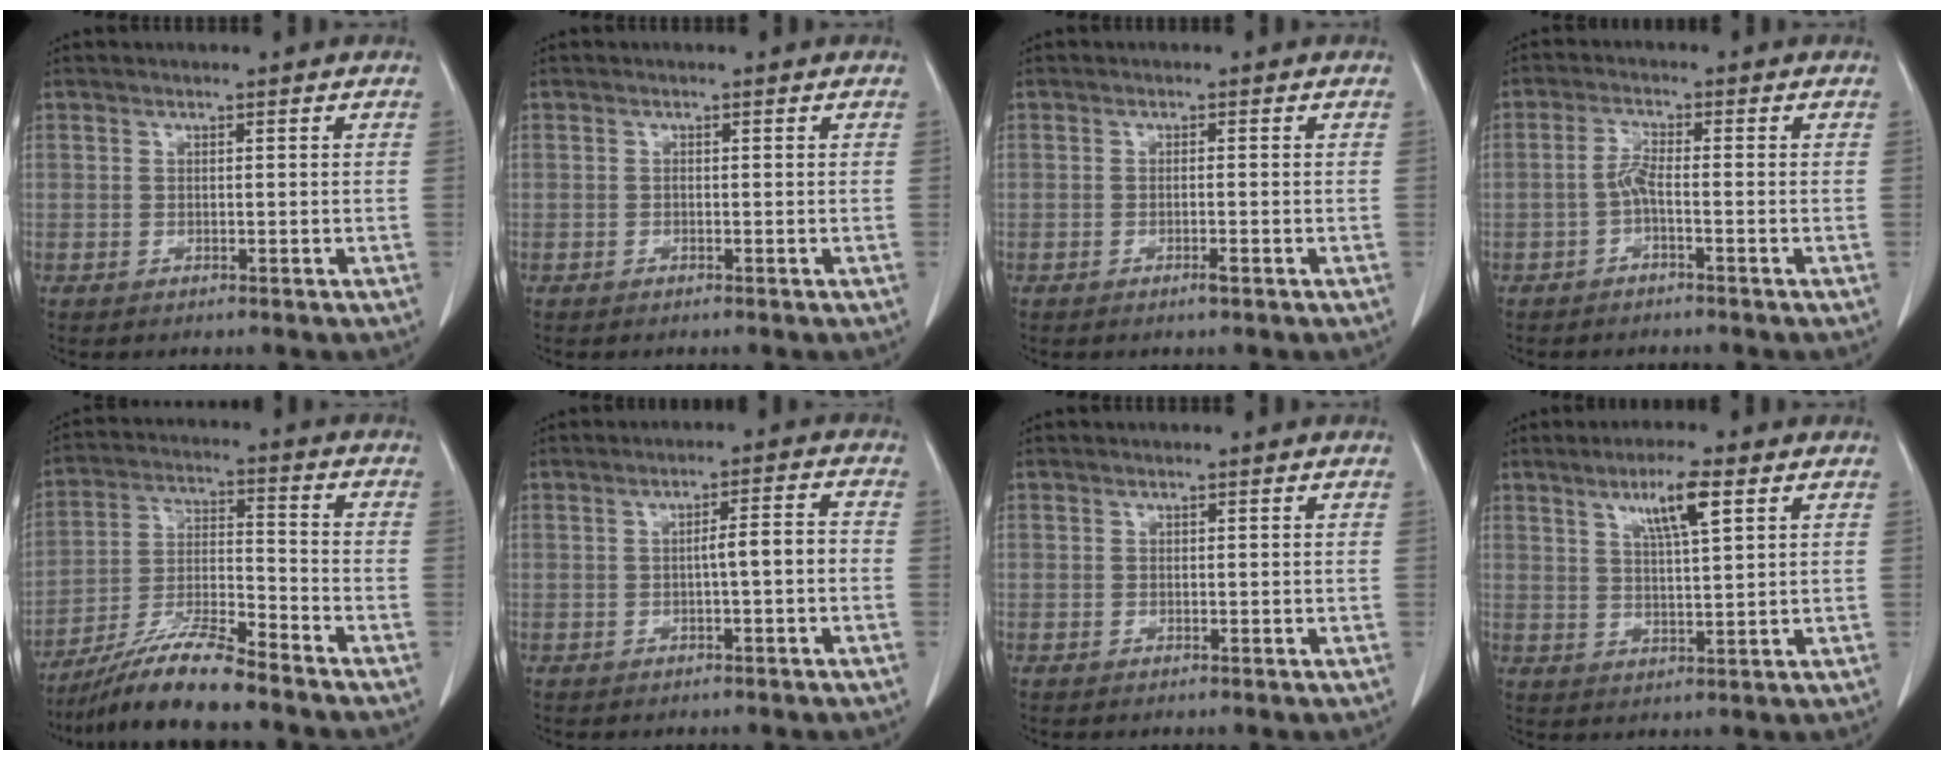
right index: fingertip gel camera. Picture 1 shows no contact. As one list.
[{"total": 0.0}, {"total": 1.3, "force": [-0.7, 0.0, 1.1], "torque": [-0.022, -0.002, -0.011]}, {"total": 2.6, "force": [-1.0, 0.2, 2.4], "torque": [-0.049, 0.003, -0.023]}, {"total": 11.2, "force": [-9.4, 0.3, 6.1], "torque": [-0.118, -0.011, -0.175]}, {"total": 3.7, "force": [-0.8, 0.2, 3.6], "torque": [-0.053, 0.011, -0.011]}, {"total": 0.0}, {"total": 6.5, "force": [3.3, 0.4, 5.6], "torque": [-0.101, 0.002, 0.059]}]